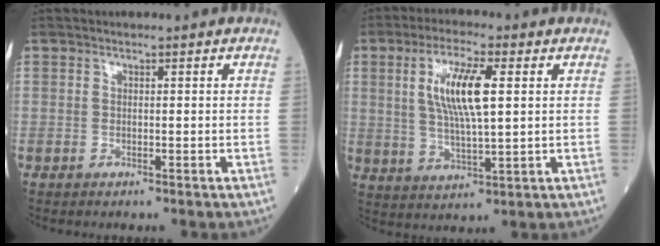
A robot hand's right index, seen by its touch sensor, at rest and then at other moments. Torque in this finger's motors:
{"motor_torque": [0.59, -0.17, 0.53, 0.15]}